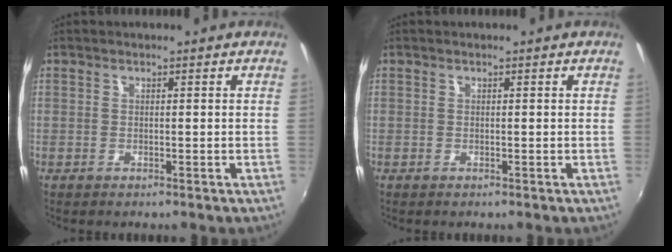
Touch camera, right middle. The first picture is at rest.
{"total": 0.0}